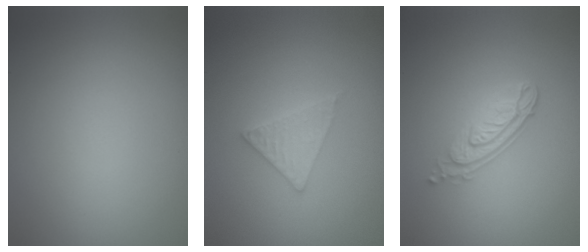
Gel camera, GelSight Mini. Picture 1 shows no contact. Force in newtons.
{"total": 2.1, "press": 2.1, "slide": 0.3}
{"total": 3.4, "press": 2.7, "slide": 1.9}